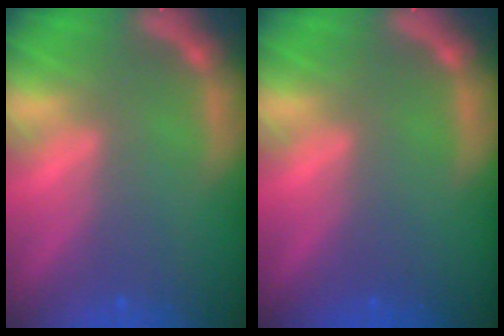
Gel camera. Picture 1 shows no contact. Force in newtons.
{"total": 0.0}